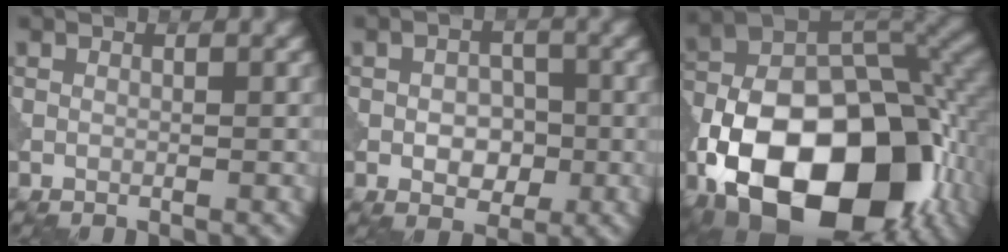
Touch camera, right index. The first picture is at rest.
{"total": 3.2, "force": [-0.8, 2.2, 2.2], "torque": [-0.026, 0.000, -0.011]}
{"total": 20.0, "force": [-7.8, 12.1, 13.9], "torque": [-0.242, -0.017, -0.116]}